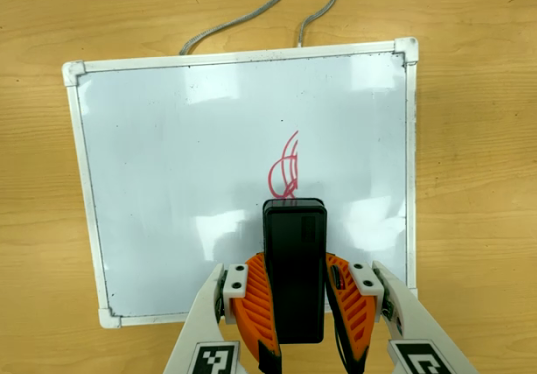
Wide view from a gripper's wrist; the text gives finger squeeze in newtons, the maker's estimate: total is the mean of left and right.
{"total": 7.0, "left": 5.5, "right": 8.4}